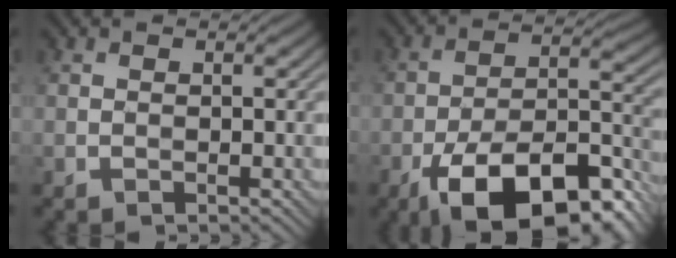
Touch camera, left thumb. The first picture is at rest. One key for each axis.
{"total": 17.2, "fx": -10.8, "fy": 6.2, "fz": 11.8, "tx": -0.196, "ty": -0.013, "tz": -0.184}